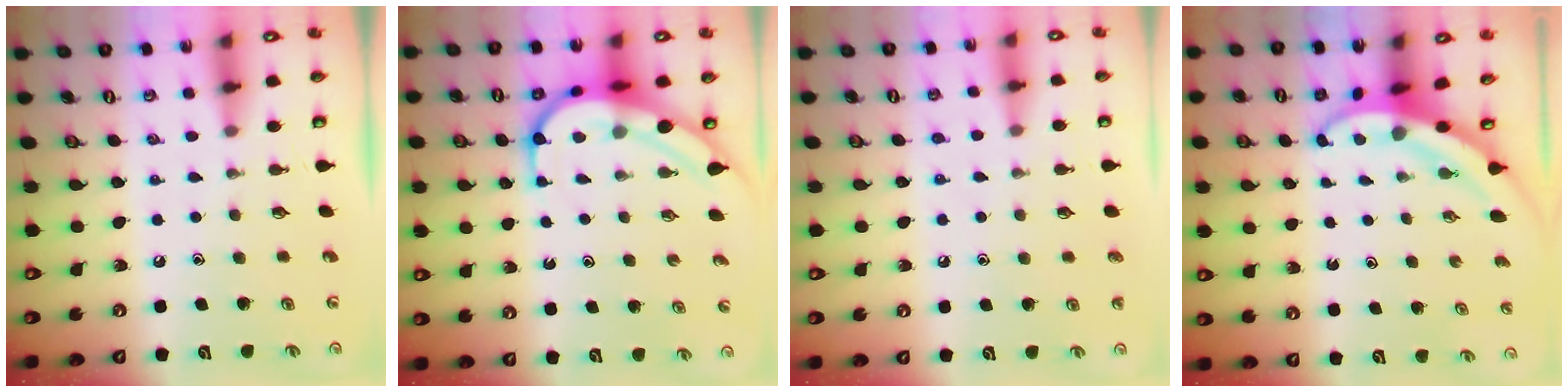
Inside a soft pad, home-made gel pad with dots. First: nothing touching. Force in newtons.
{"total": 8.1, "press": 8.0, "slide": 0.6}
{"total": 3.9, "press": 3.8, "slide": 0.4}
{"total": 3.7, "press": 3.7, "slide": 0.5}